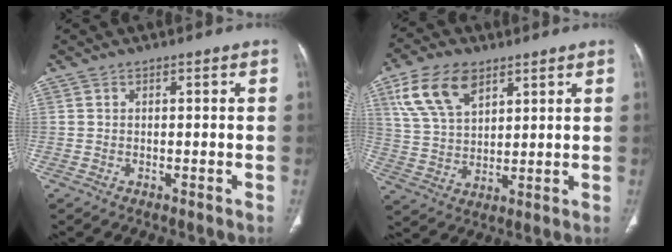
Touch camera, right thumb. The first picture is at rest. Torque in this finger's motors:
{"motor_torque": [0.14, 1.87, 0.52, -0.34, 0.05]}